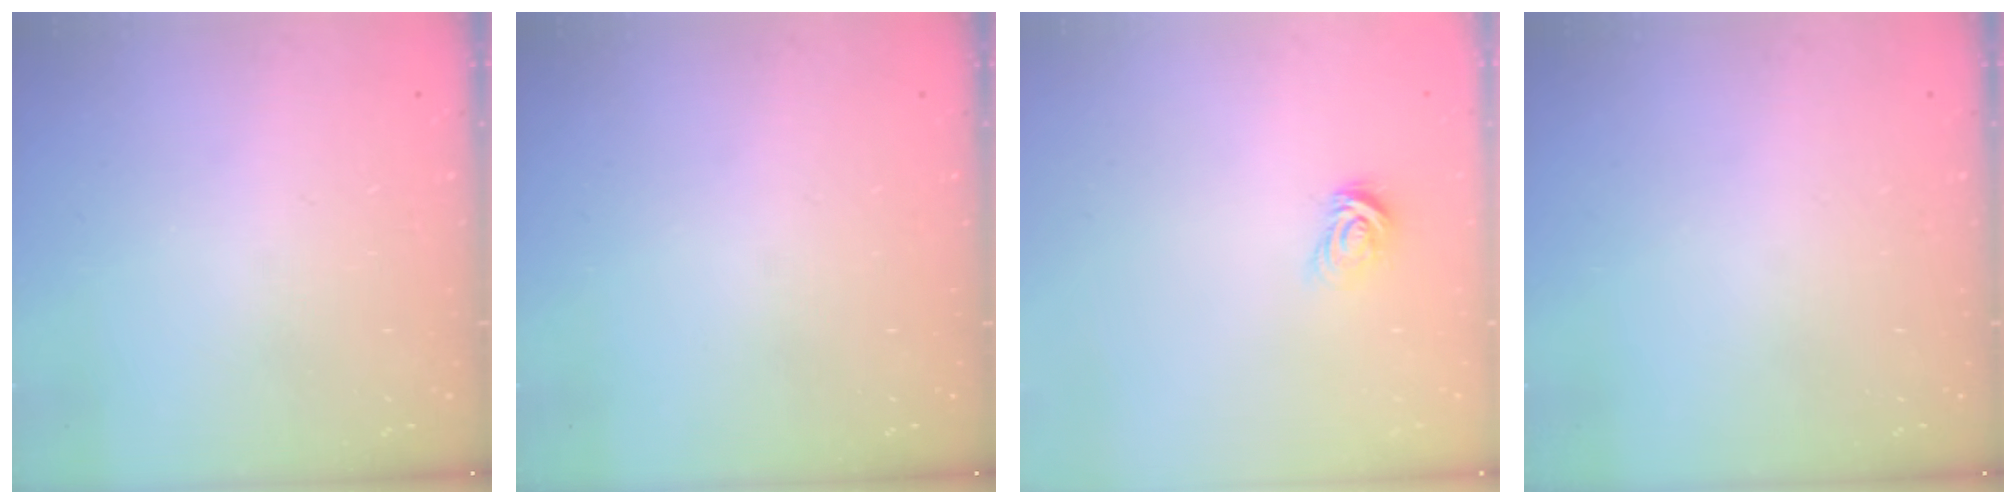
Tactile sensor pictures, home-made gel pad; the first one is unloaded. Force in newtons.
{"total": 0.0}
{"total": 3.5, "press": 3.5, "slide": 0.5}
{"total": 0.0}